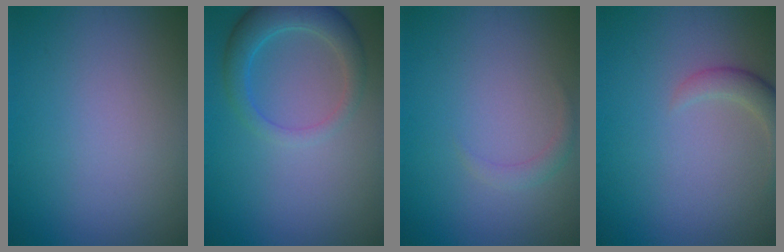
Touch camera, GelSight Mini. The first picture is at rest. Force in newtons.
{"total": 3.8, "press": 3.8, "slide": 0.2}
{"total": 1.0, "press": 1.0, "slide": 0.1}
{"total": 2.2, "press": 2.2, "slide": 0.2}